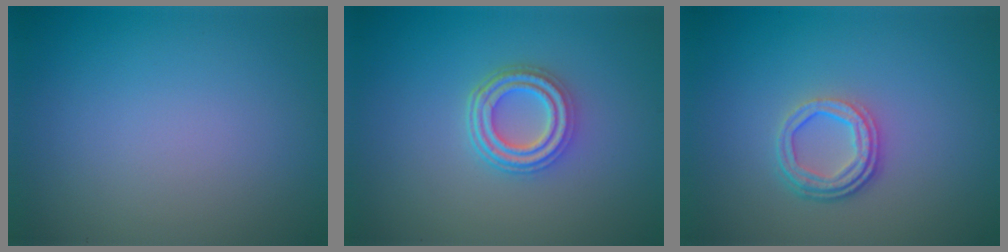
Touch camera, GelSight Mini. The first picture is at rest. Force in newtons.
{"total": 4.0, "press": 3.1, "slide": 2.5}
{"total": 3.4, "press": 2.6, "slide": 2.2}